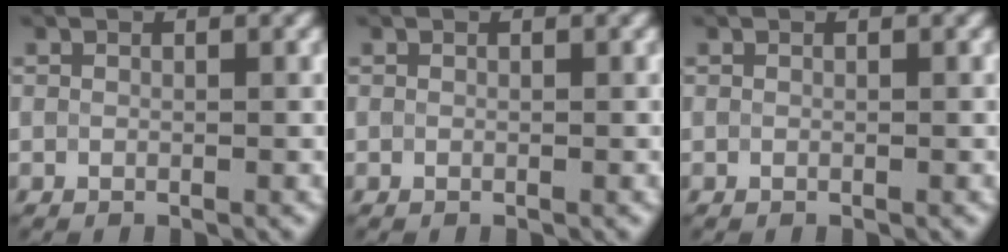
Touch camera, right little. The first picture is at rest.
{"total": 0.0}
{"total": 0.0}